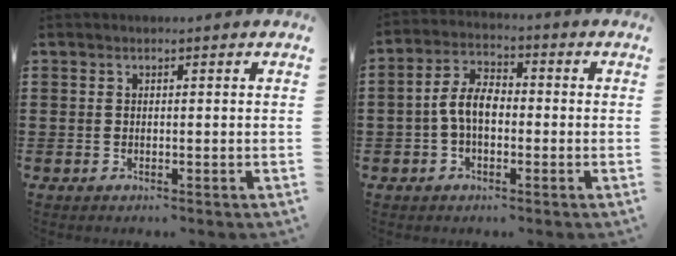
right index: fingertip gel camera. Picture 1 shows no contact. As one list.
[{"total": 6.0, "force": [-1.0, 3.5, 4.8], "torque": [-0.115, 0.001, -0.026]}]